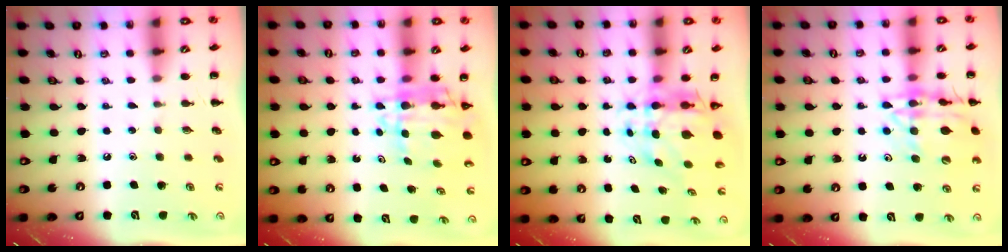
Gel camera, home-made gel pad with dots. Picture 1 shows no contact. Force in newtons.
{"total": 8.0, "press": 7.4, "slide": 3.0}
{"total": 7.9, "press": 7.4, "slide": 2.6}
{"total": 16.8, "press": 16.7, "slide": 1.6}